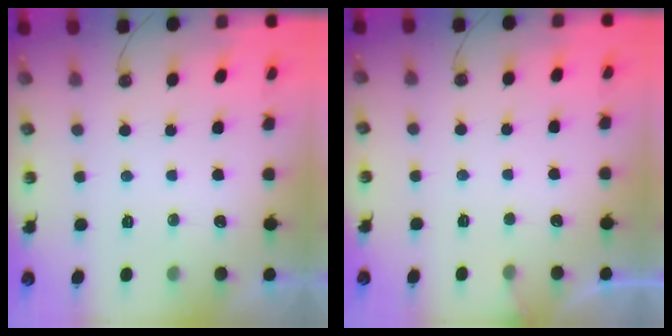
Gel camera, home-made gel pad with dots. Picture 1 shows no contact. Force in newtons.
{"total": 3.7, "press": 3.7, "slide": 0.3}